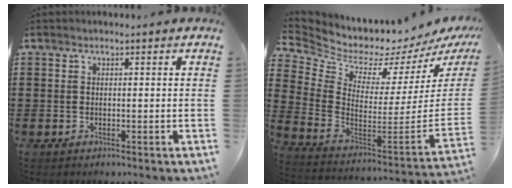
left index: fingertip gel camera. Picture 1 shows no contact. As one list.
[{"total": 3.6, "force": [3.3, 1.4, 0.1], "torque": [-0.036, -0.057, 0.050]}]